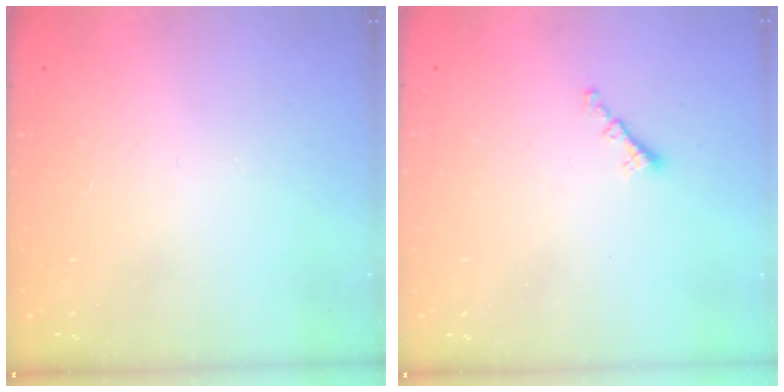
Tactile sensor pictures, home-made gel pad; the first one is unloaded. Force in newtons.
{"total": 1.3, "press": 1.2, "slide": 0.5}